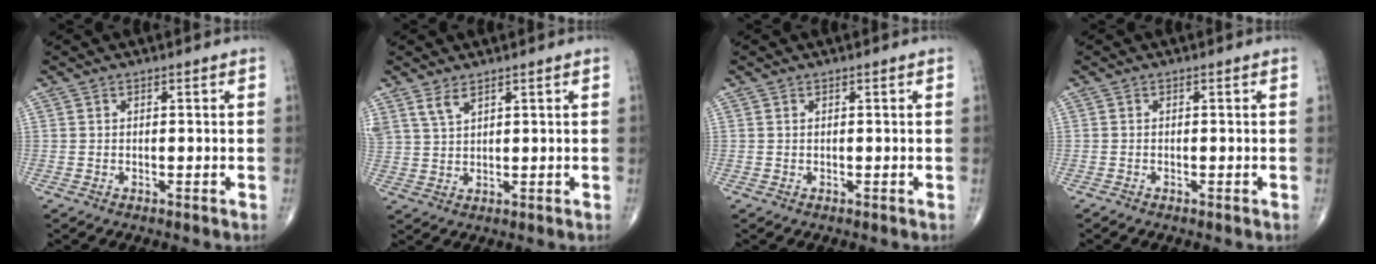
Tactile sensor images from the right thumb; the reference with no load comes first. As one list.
[{"total": 3.4, "force": [2.5, 1.2, 2.0], "torque": [-0.042, -0.009, 0.058]}, {"total": 0.0}, {"total": 0.0}]